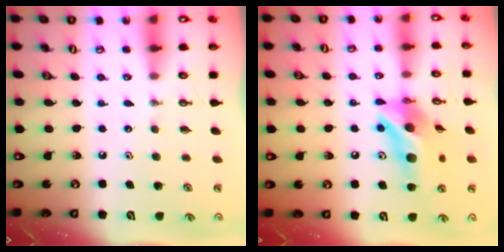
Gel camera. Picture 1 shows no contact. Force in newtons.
{"total": 13.5, "press": 13.4, "slide": 1.3}